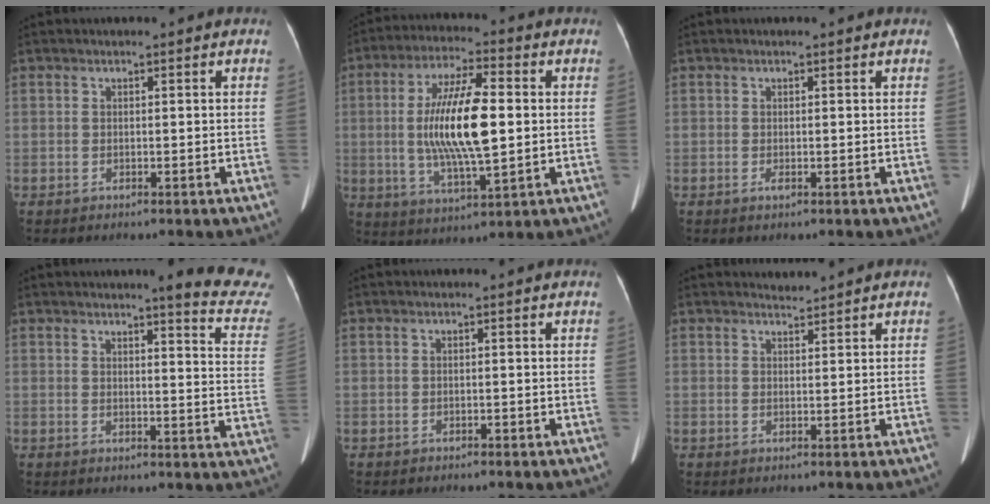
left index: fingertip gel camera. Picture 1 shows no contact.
{"total": 14.0, "force": [0.1, 3.1, 13.6], "torque": [-0.262, -0.003, 0.003]}
{"total": 0.6, "force": [-0.2, 0.2, 0.5], "torque": [-0.010, -0.008, -0.005]}
{"total": 12.5, "force": [11.7, -0.8, 4.1], "torque": [-0.032, -0.105, 0.104]}
{"total": 0.6, "force": [-0.6, 0.1, 0.0], "torque": [0.000, -0.007, -0.012]}
{"total": 1.2, "force": [1.1, -0.3, -0.3], "torque": [-0.006, -0.001, 0.021]}